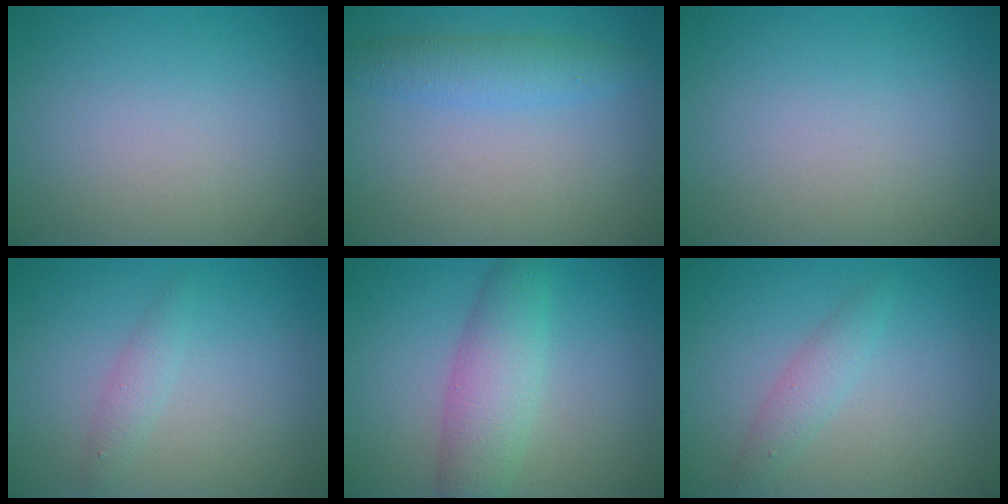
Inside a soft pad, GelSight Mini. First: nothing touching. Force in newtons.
{"total": 2.8, "press": 2.8, "slide": 0.0}
{"total": 0.0}
{"total": 1.4, "press": 1.4, "slide": 0.0}
{"total": 4.7, "press": 4.7, "slide": 0.1}
{"total": 1.8, "press": 1.8, "slide": 0.1}